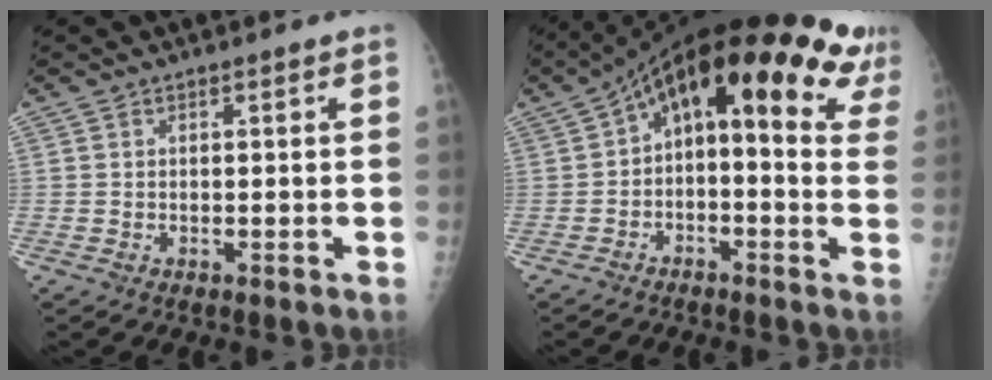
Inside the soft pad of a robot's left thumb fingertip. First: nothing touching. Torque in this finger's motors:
{"motor_torque": [0.09, 1.71, 1.20, 0.55, 0.39]}